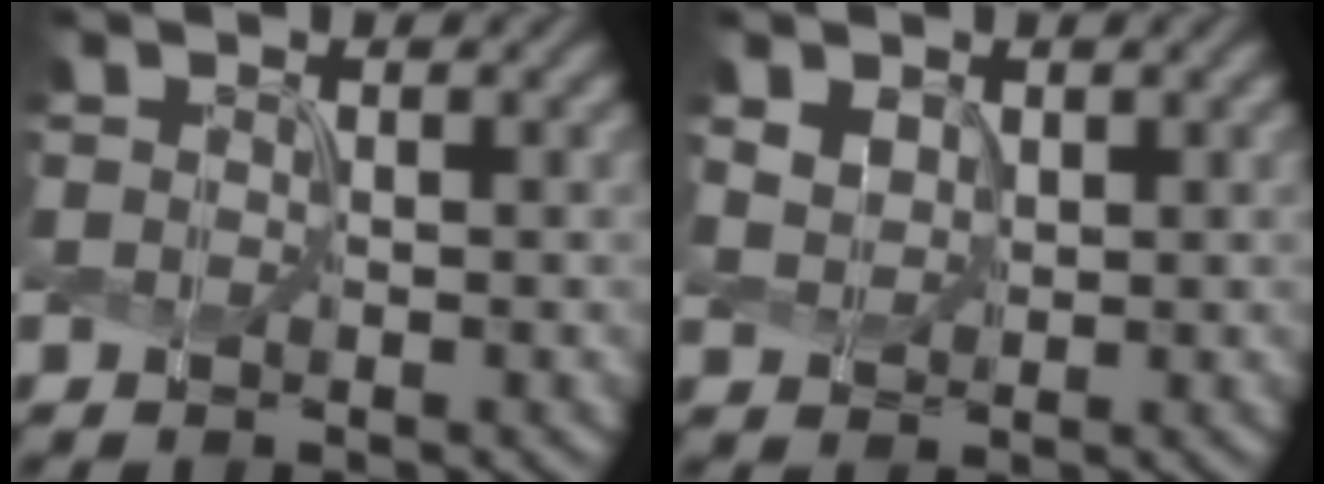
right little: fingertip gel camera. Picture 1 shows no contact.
{"total": 1.7, "force": [0.7, 1.4, 0.8], "torque": [-0.033, 0.001, 0.021]}